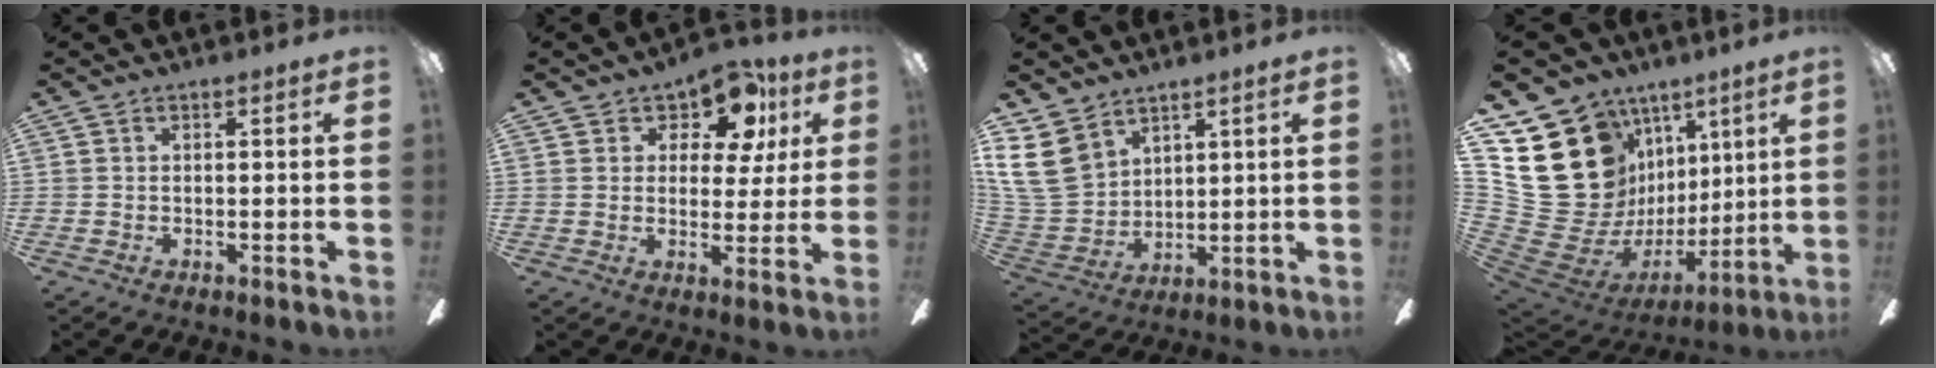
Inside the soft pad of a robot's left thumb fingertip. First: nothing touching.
{"total": 9.9, "force": [6.1, 6.0, 5.0], "torque": [-0.078, -0.031, 0.110]}
{"total": 11.3, "force": [6.8, 7.6, 4.8], "torque": [-0.130, -0.022, 0.135]}
{"total": 22.7, "force": [6.3, 19.8, 9.1], "torque": [-0.187, -0.066, 0.180]}